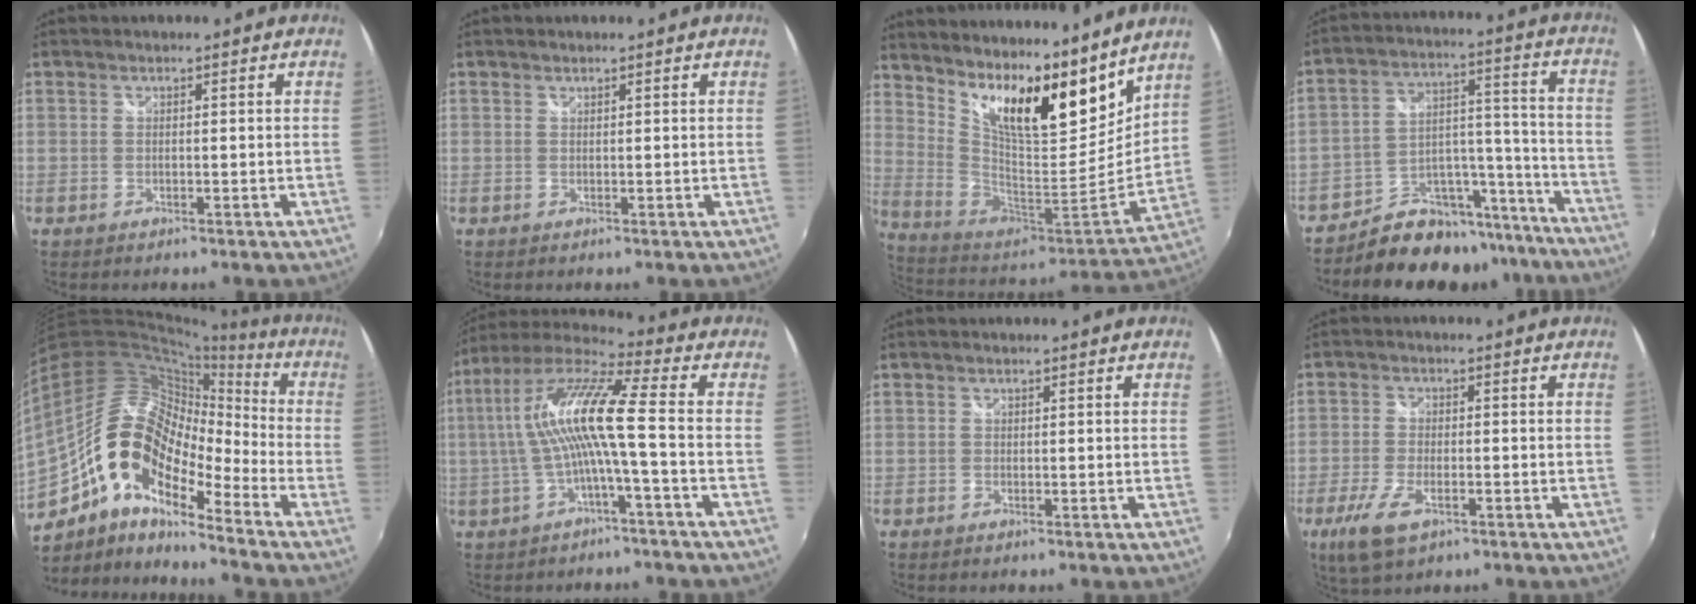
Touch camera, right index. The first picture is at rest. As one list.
[{"total": 0.0}, {"total": 19.6, "force": [13.6, 5.8, 12.8], "torque": [-0.220, -0.013, 0.251]}, {"total": 14.6, "force": [-12.3, 7.1, 3.6], "torque": [-0.041, 0.074, -0.174]}, {"total": 19.5, "force": [-9.9, 9.1, 14.2], "torque": [-0.250, -0.009, -0.199]}, {"total": 12.9, "force": [-1.3, 0.2, 12.8], "torque": [-0.242, 0.011, -0.022]}, {"total": 0.0}, {"total": 8.1, "force": [-4.3, 3.5, 6.0], "torque": [-0.145, -0.018, -0.080]}]